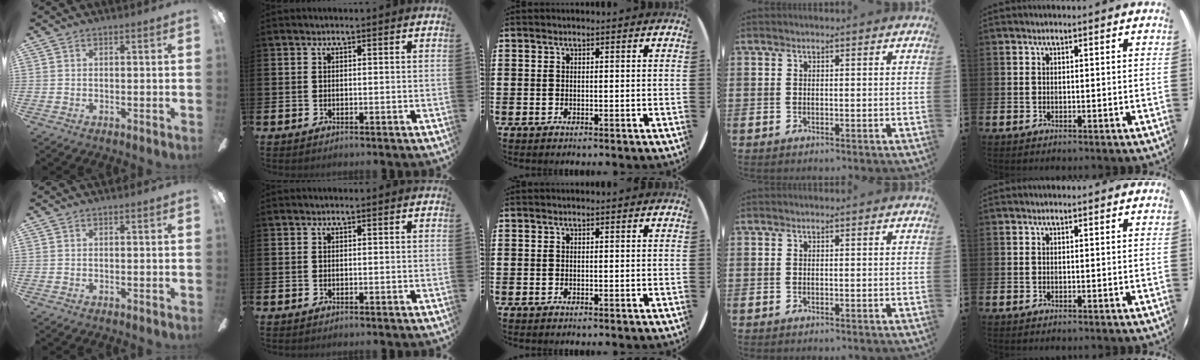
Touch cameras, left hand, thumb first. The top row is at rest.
{}